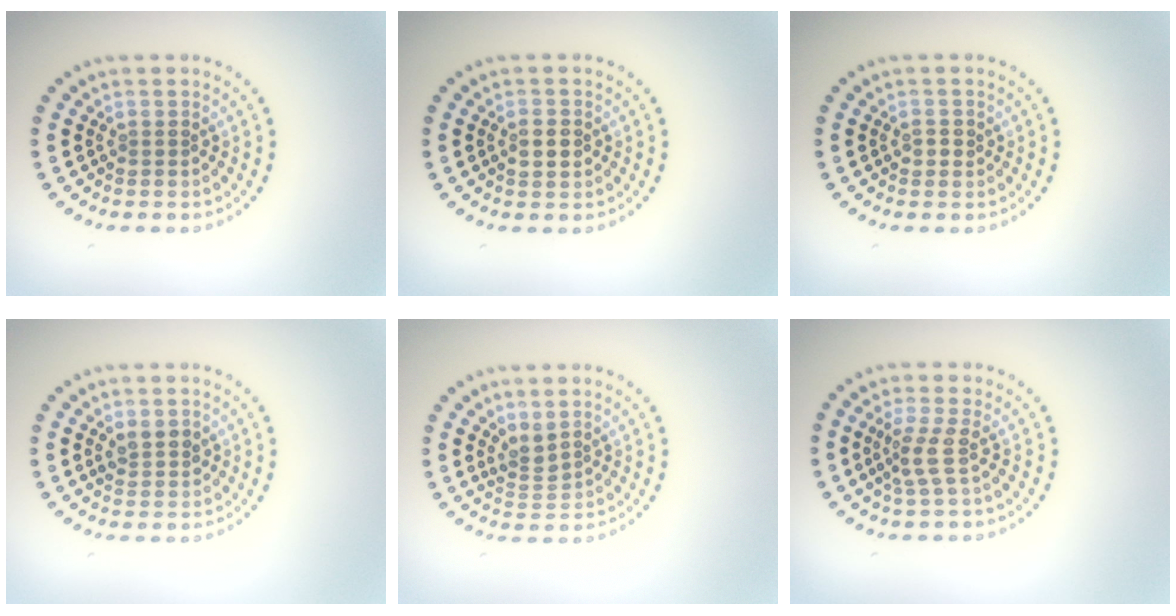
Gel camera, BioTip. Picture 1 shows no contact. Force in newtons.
{"total": 2.3, "press": 2.2, "slide": 0.1}
{"total": 1.0, "press": 0.9, "slide": 0.2}
{"total": 1.9, "press": 1.8, "slide": 0.6}
{"total": 1.8, "press": 1.5, "slide": 1.1}
{"total": 2.3, "press": 1.7, "slide": 1.5}